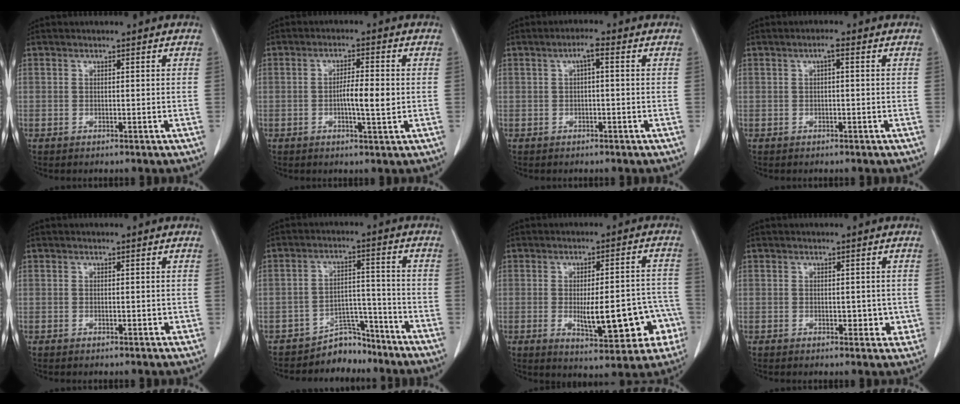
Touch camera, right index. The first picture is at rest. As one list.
[{"total": 4.8, "force": [-0.5, 0.5, 4.7], "torque": [-0.082, -0.001, -0.007]}, {"total": 1.9, "force": [0.4, 0.3, 1.9], "torque": [-0.030, 0.006, 0.007]}, {"total": 1.4, "force": [0.3, 0.2, 1.3], "torque": [-0.021, 0.005, 0.005]}, {"total": 0.9, "force": [-0.1, 0.5, 0.7], "torque": [-0.014, 0.000, 0.002]}, {"total": 6.0, "force": [-5.4, 2.5, 0.1], "torque": [0.006, 0.037, -0.086]}, {"total": 13.9, "force": [-3.9, 4.1, 12.6], "torque": [-0.149, 0.022, -0.035]}, {"total": 3.1, "force": [-0.6, 1.9, 2.5], "torque": [-0.023, 0.000, -0.001]}]